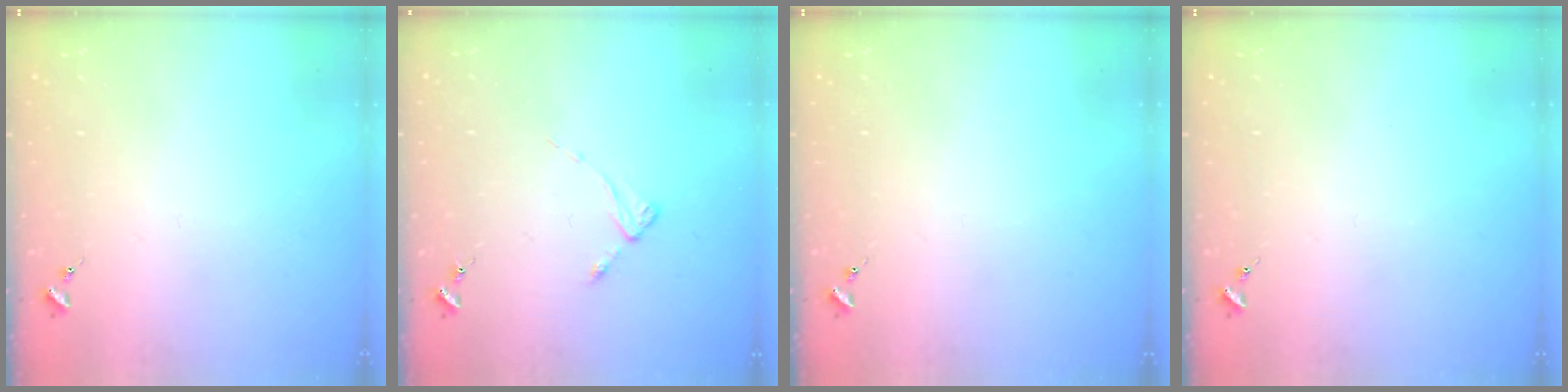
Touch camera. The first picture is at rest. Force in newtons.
{"total": 2.4, "press": 2.4, "slide": 0.3}
{"total": 0.0}
{"total": 0.0}